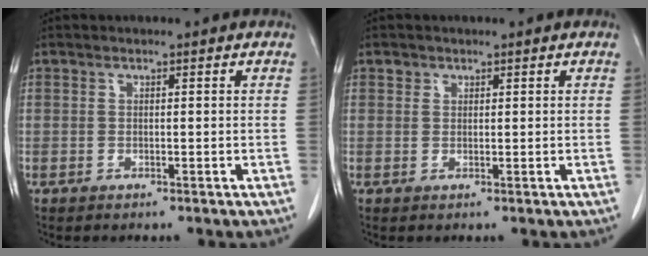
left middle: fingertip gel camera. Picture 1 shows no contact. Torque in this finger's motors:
{"motor_torque": [0.26, -0.19, 0.14, 0.01]}